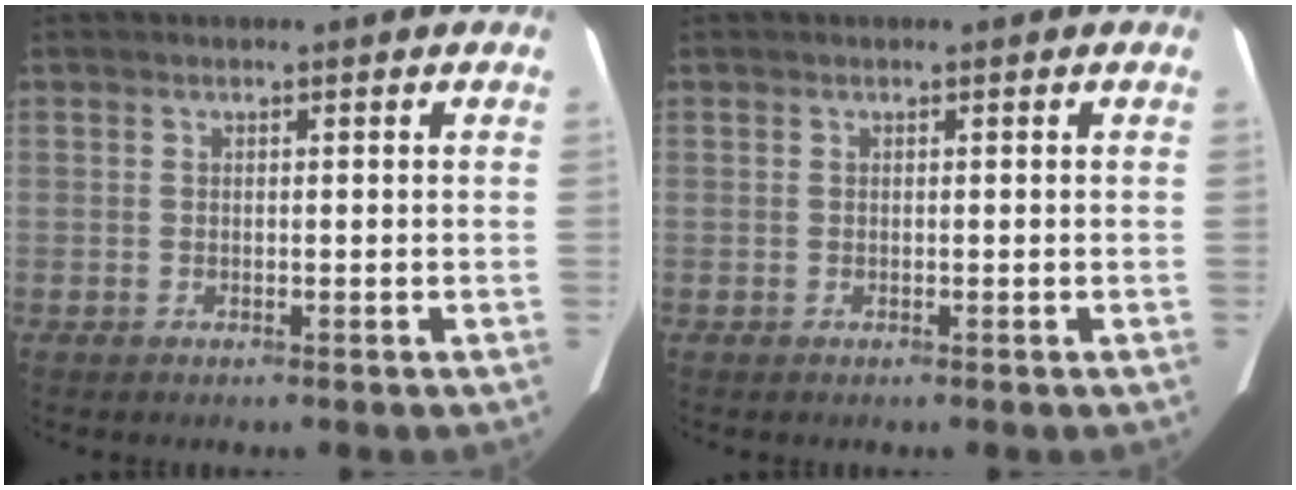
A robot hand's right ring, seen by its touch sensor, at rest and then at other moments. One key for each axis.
{"total": 0.0}